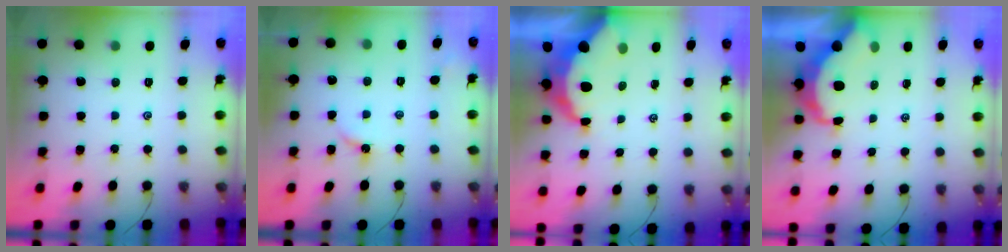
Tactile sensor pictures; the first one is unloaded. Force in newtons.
{"total": 2.6, "press": 2.6, "slide": 0.4}
{"total": 8.7, "press": 8.6, "slide": 0.8}
{"total": 7.5, "press": 7.5, "slide": 0.9}